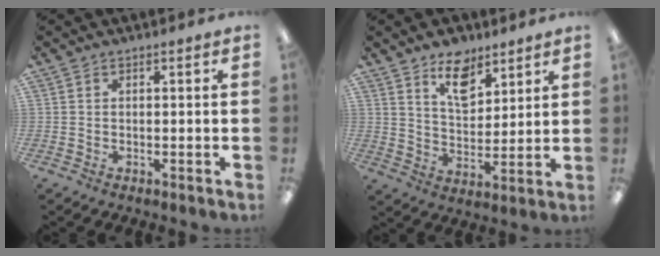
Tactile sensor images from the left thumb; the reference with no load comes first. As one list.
[{"total": 10.3, "force": [7.2, 5.6, 4.8], "torque": [-0.061, -0.039, 0.127]}]